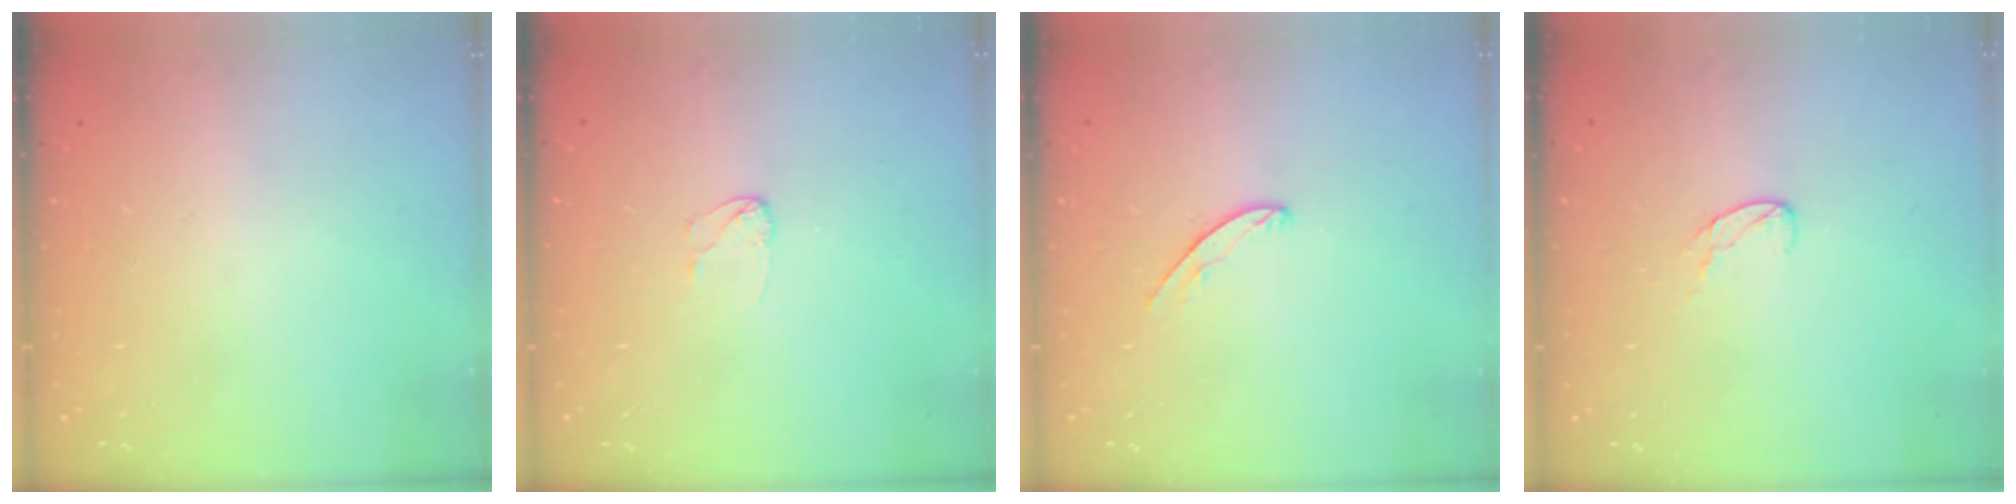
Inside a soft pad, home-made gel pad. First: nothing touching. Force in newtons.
{"total": 3.0, "press": 3.0, "slide": 0.2}
{"total": 4.2, "press": 4.2, "slide": 0.2}
{"total": 5.5, "press": 5.4, "slide": 0.5}